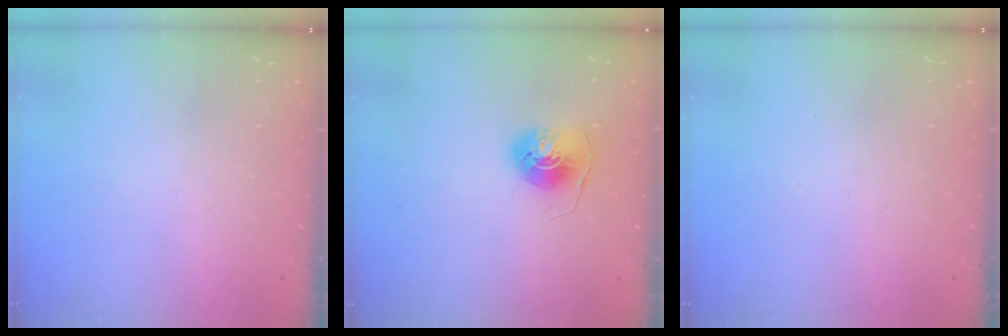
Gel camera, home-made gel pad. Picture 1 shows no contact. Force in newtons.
{"total": 6.8, "press": 6.8, "slide": 0.4}
{"total": 0.0}